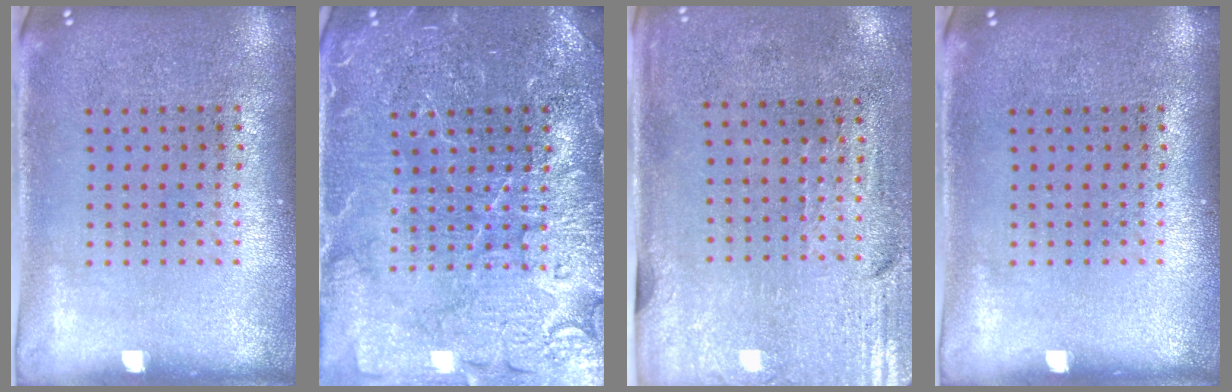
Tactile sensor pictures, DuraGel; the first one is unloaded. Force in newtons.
{"total": 4.5, "press": 4.4, "slide": 0.6}
{"total": 3.0, "press": 2.5, "slide": 1.6}
{"total": 0.0}